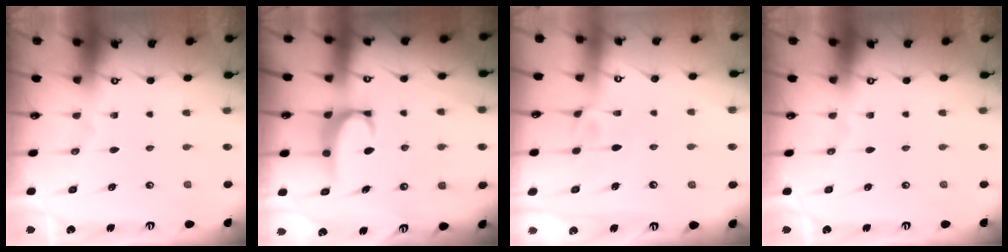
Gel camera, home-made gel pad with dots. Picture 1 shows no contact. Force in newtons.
{"total": 3.5, "press": 3.4, "slide": 0.7}
{"total": 0.9, "press": 0.2, "slide": 0.8}
{"total": 0.0}